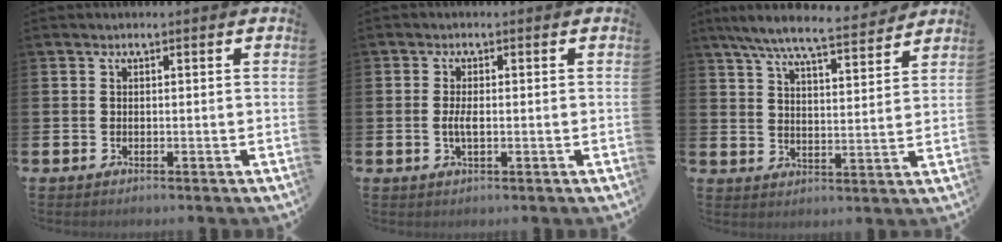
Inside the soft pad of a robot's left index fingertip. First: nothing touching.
{"total": 2.1, "force": [-0.2, 0.7, 1.9], "torque": [-0.034, 0.000, -0.006]}
{"total": 8.0, "force": [7.3, 0.7, 3.1], "torque": [-0.081, -0.043, 0.127]}